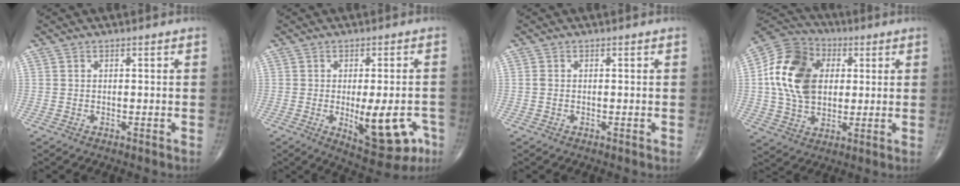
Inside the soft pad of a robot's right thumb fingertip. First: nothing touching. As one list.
[{"total": 12.6, "force": [-3.7, 5.0, 10.9], "torque": [-0.124, -0.001, -0.038]}, {"total": 0.8, "force": [-0.1, 0.5, 0.6], "torque": [-0.016, -0.002, -0.002]}, {"total": 17.6, "force": [2.6, 12.8, 11.9], "torque": [-0.208, 0.010, 0.041]}]